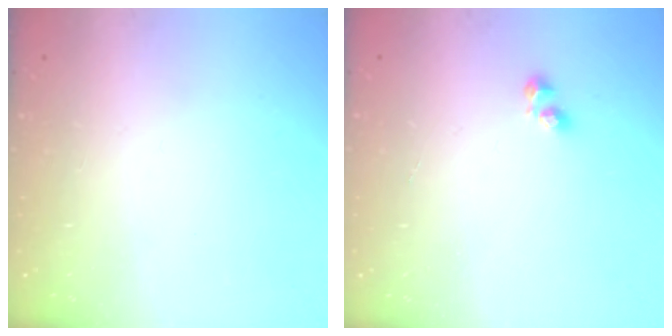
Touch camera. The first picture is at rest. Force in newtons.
{"total": 2.5, "press": 2.3, "slide": 0.9}